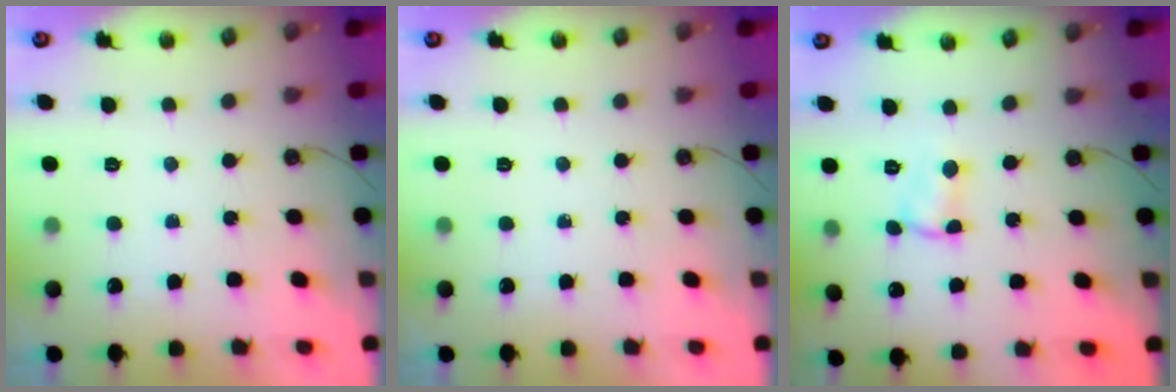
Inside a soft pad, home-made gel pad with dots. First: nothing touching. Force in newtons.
{"total": 0.0}
{"total": 1.5, "press": 1.4, "slide": 0.4}